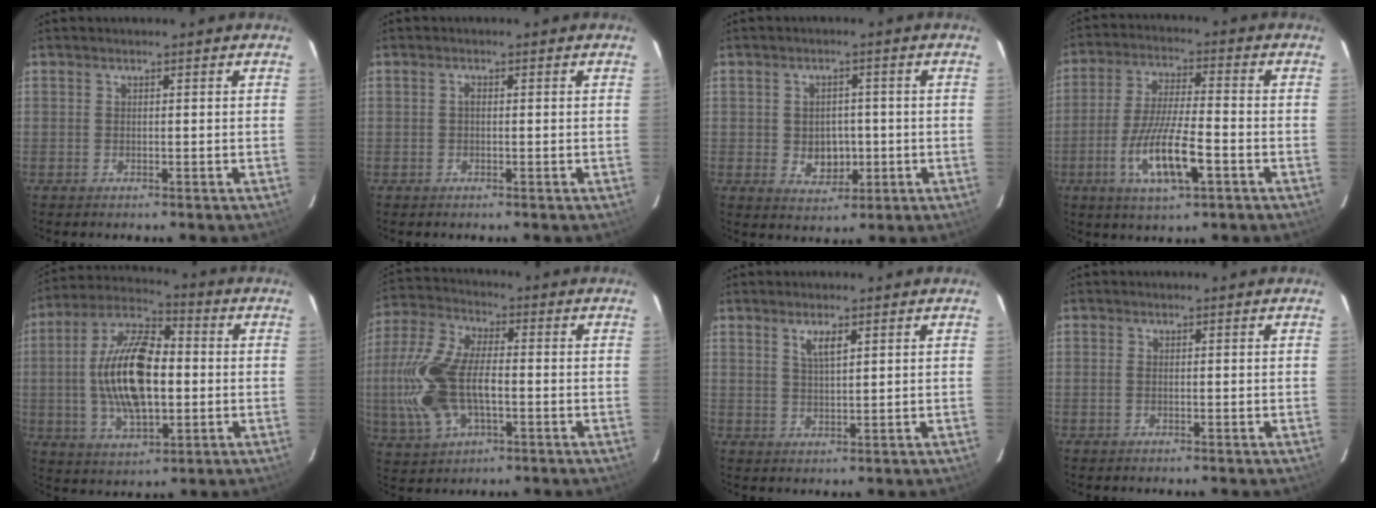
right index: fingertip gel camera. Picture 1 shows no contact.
{"total": 0.7, "force": [-0.1, 0.4, 0.5], "torque": [-0.010, 0.005, -0.002]}
{"total": 5.6, "force": [-0.8, 4.4, 3.3], "torque": [-0.060, 0.002, -0.001]}
{"total": 12.3, "force": [-4.8, 2.5, 11.1], "torque": [-0.222, -0.013, -0.086]}
{"total": 17.7, "force": [-0.7, 8.2, 15.6], "torque": [-0.308, 0.009, -0.014]}
{"total": 16.6, "force": [-2.5, 8.8, 13.9], "torque": [-0.319, 0.005, -0.044]}
{"total": 3.2, "force": [1.8, 0.8, 2.6], "torque": [-0.047, 0.001, 0.034]}
{"total": 0.7, "force": [-0.1, 0.3, 0.6], "torque": [-0.015, 0.000, -0.004]}